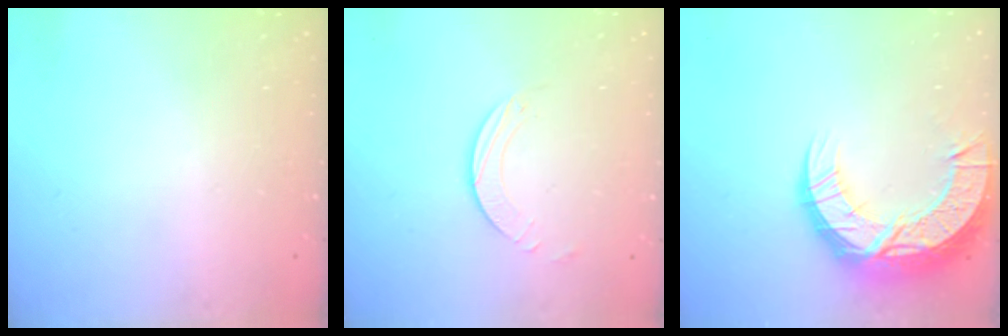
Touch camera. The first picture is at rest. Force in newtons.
{"total": 2.5, "press": 2.5, "slide": 0.2}
{"total": 17.6, "press": 17.6, "slide": 1.4}